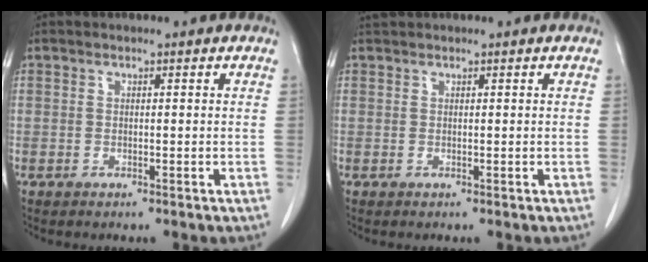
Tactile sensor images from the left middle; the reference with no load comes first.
{"total": 0.7, "force": [0.6, -0.1, 0.0], "torque": [-0.008, 0.009, 0.017]}